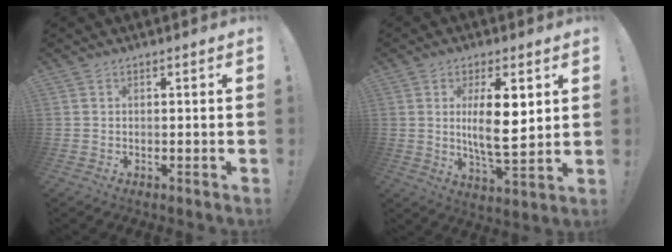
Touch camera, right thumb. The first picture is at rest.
{"total": 12.4, "force": [2.2, 3.9, 11.5], "torque": [-0.204, -0.017, 0.027]}